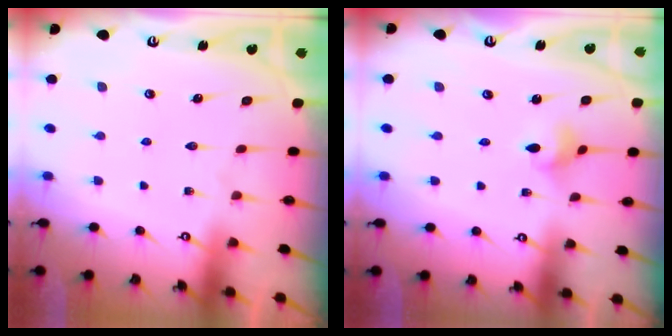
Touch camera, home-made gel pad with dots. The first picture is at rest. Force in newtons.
{"total": 2.9, "press": 2.9, "slide": 0.5}